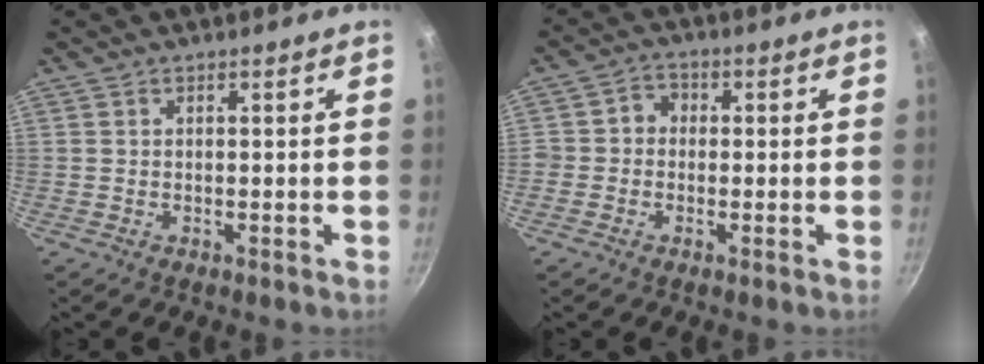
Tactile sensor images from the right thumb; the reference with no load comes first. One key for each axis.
{"total": 3.5, "fx": -0.4, "fy": 3.2, "fz": 1.3, "tx": 0.004, "ty": 0.009, "tz": -0.020}